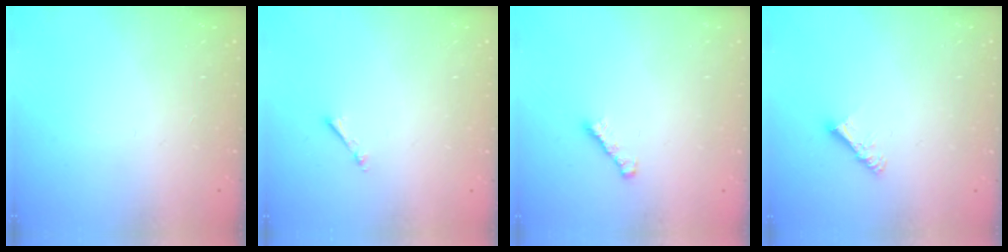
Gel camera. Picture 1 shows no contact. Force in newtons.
{"total": 0.6, "press": 0.6, "slide": 0.2}
{"total": 1.6, "press": 1.4, "slide": 0.6}
{"total": 6.1, "press": 6.1, "slide": 0.5}